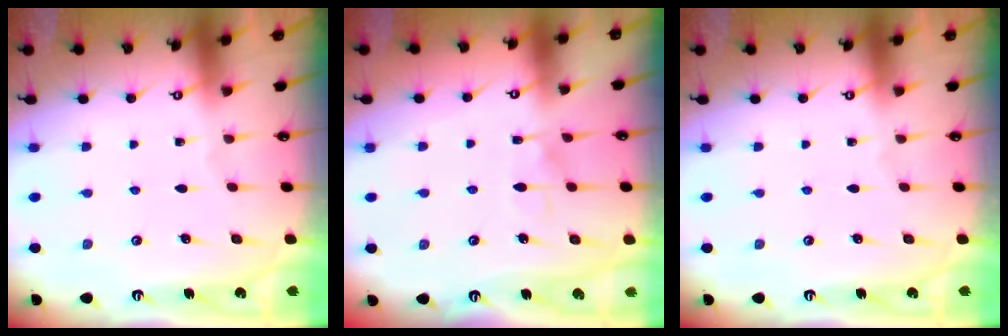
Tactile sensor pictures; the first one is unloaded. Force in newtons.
{"total": 5.8, "press": 5.8, "slide": 0.4}
{"total": 0.0}